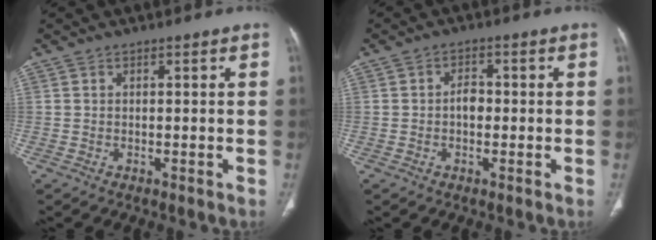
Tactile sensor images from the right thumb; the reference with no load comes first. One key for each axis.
{"total": 2.8, "fx": -0.3, "fy": 1.9, "fz": 2.0, "tx": -0.022, "ty": 0.011, "tz": -0.010}